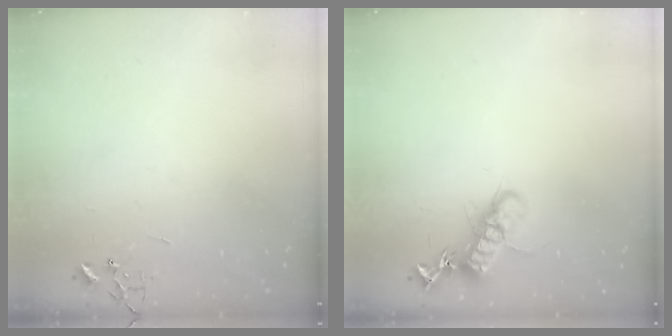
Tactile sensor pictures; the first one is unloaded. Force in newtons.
{"total": 15.5, "press": 15.4, "slide": 1.8}